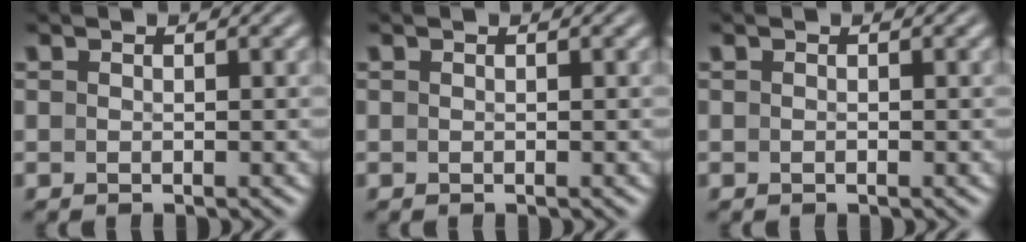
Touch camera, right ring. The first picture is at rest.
{"total": 0.0}
{"total": 0.0}